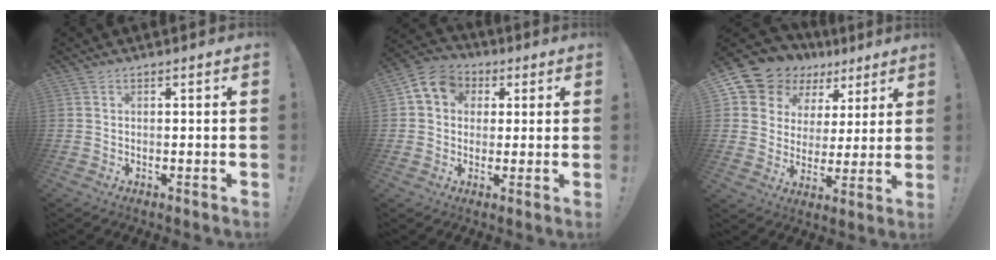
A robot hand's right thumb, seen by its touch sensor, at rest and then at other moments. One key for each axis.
{"total": 9.3, "fx": 2.9, "fy": 7.8, "fz": 4.1, "tx": -0.062, "ty": 0.000, "tz": 0.060}
{"total": 11.6, "fx": 8.1, "fy": 8.0, "fz": 2.5, "tx": -0.059, "ty": -0.063, "tz": 0.160}